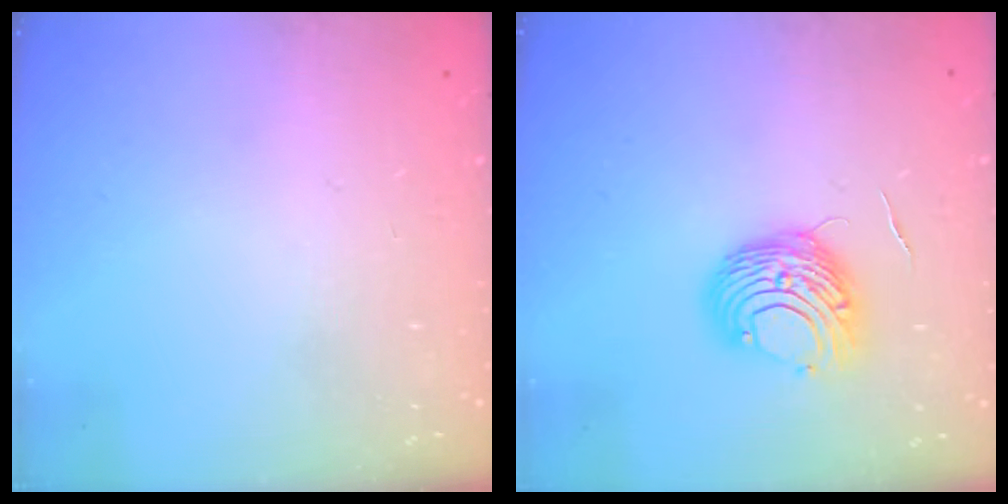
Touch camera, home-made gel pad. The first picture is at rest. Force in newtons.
{"total": 10.2, "press": 10.2, "slide": 0.8}